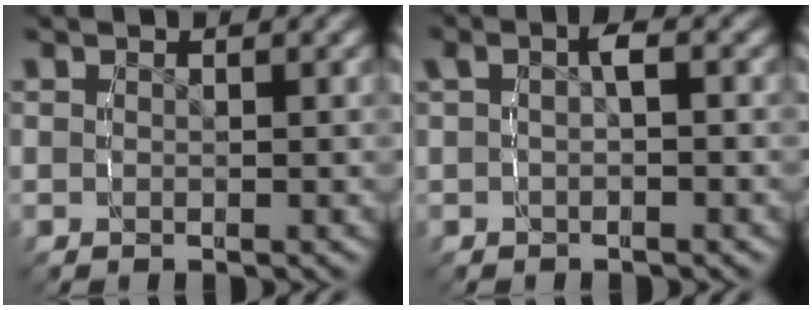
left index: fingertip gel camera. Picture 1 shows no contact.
{"total": 1.8, "force": [0.1, 0.9, 1.6], "torque": [-0.025, 0.002, 0.006]}